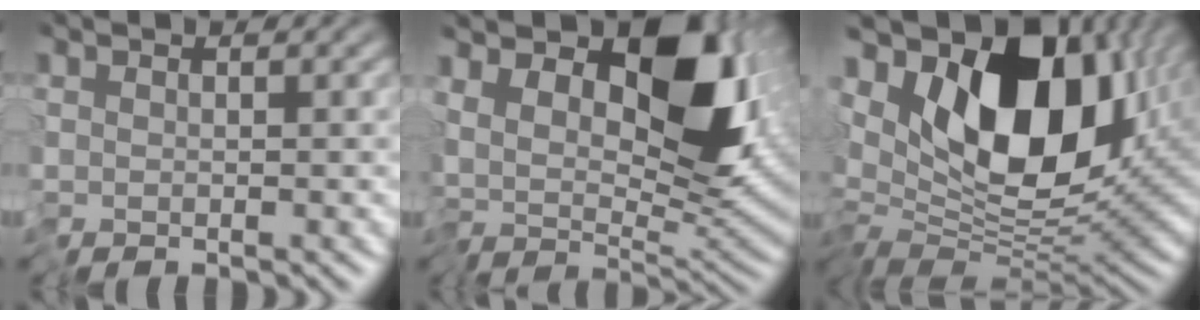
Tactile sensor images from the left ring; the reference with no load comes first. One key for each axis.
{"total": 12.6, "fx": 3.4, "fy": 6.9, "fz": 9.9, "tx": -0.163, "ty": -0.001, "tz": 0.051}
{"total": 13.9, "fx": 3.2, "fy": 7.7, "fz": 11.2, "tx": -0.167, "ty": 0.010, "tz": 0.035}